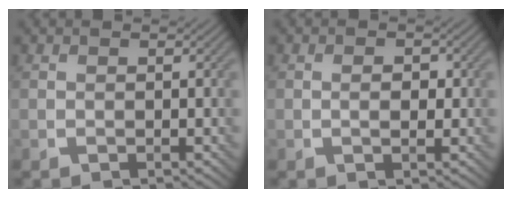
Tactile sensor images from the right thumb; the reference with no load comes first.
{"total": 1.7, "force": [-0.1, 0.9, 1.5], "torque": [-0.016, -0.002, -0.002]}